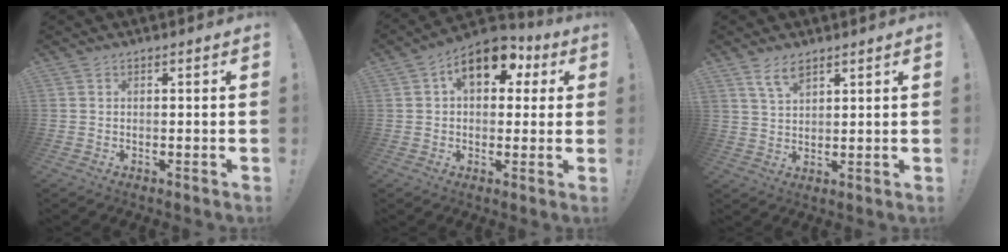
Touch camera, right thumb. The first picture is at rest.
{"total": 13.4, "force": [5.6, 8.3, 9.0], "torque": [-0.127, -0.016, 0.100]}
{"total": 5.6, "force": [3.9, 2.1, 3.4], "torque": [-0.061, -0.017, 0.072]}